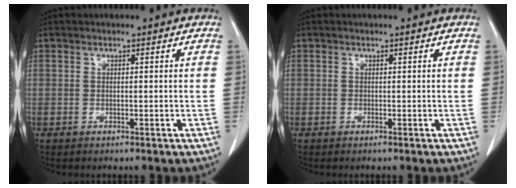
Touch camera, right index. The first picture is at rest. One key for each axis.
{"total": 0.0}